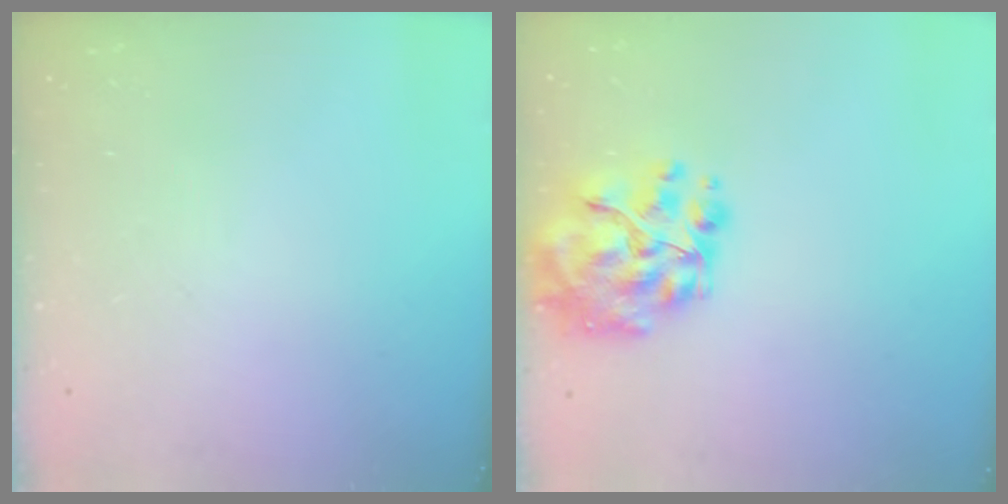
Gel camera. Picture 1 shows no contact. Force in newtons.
{"total": 13.9, "press": 13.3, "slide": 4.4}